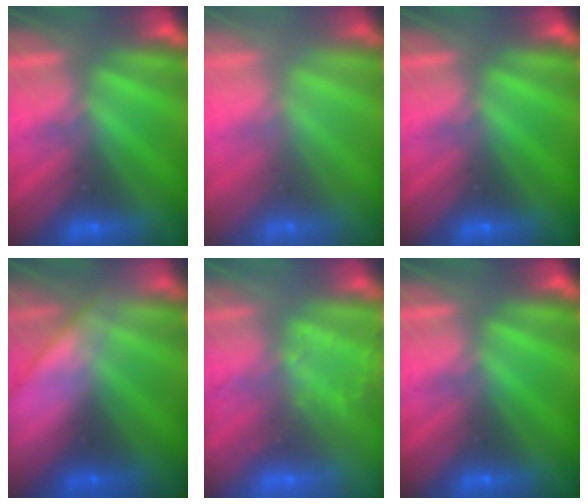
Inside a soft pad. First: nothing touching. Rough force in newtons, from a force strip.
{"total": 2.7}
{"total": 0.0}
{"total": 2.9}
{"total": 2.8}
{"total": 0.0}